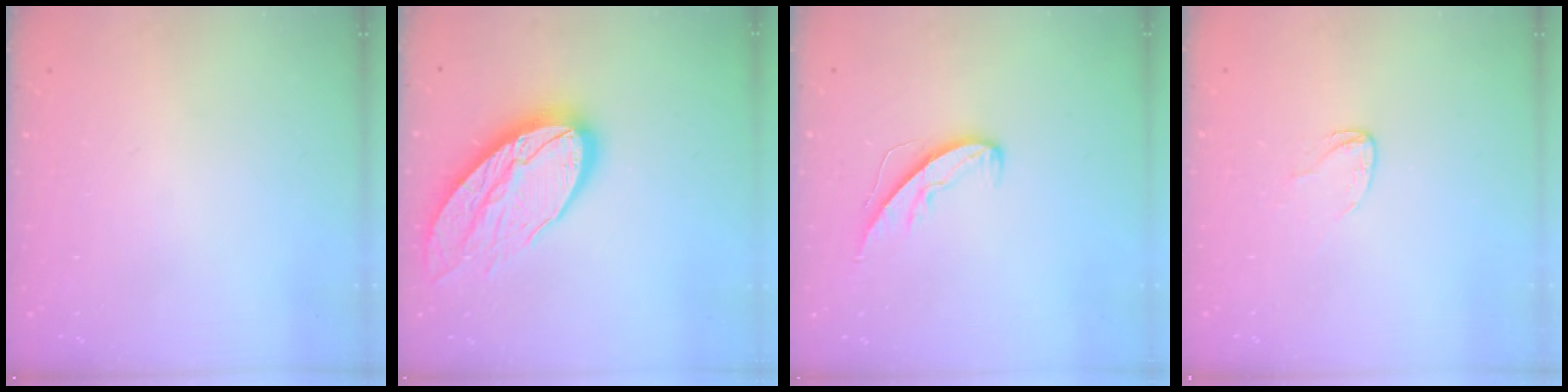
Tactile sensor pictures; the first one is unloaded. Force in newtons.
{"total": 18.8, "press": 18.8, "slide": 1.2}
{"total": 6.5, "press": 6.5, "slide": 0.4}
{"total": 3.2, "press": 3.2, "slide": 0.3}